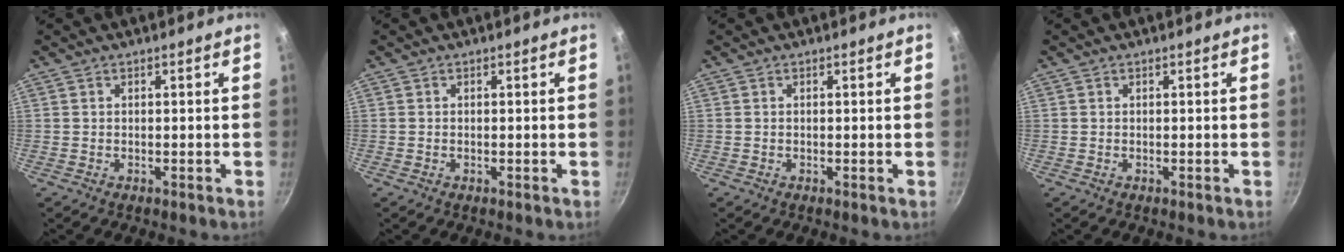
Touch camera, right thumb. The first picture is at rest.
{"total": 0.0}
{"total": 0.0}
{"total": 0.0}